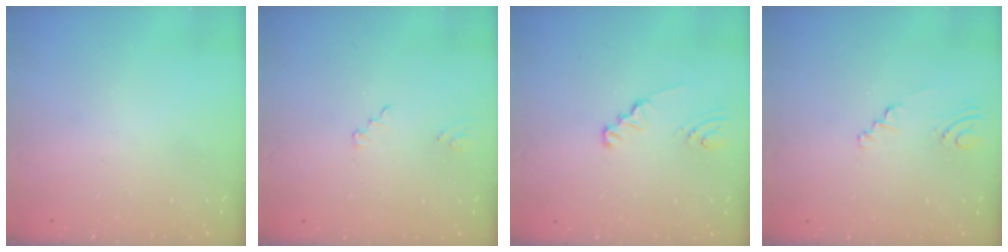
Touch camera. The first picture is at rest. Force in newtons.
{"total": 1.0, "press": 1.0, "slide": 0.1}
{"total": 1.9, "press": 1.9, "slide": 0.3}
{"total": 2.0, "press": 1.6, "slide": 1.2}